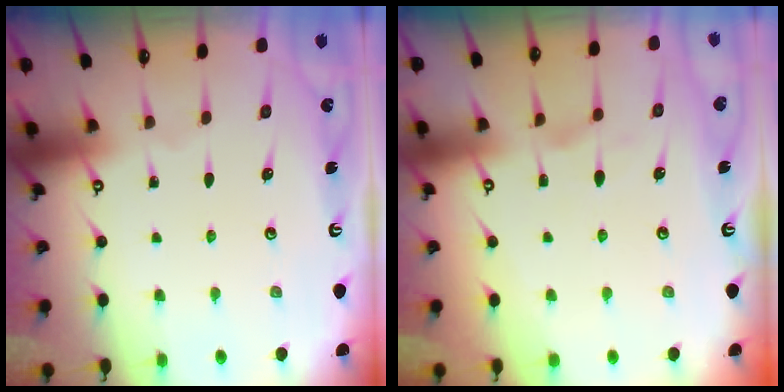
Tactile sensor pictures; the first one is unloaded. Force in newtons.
{"total": 2.0, "press": 1.6, "slide": 1.2}